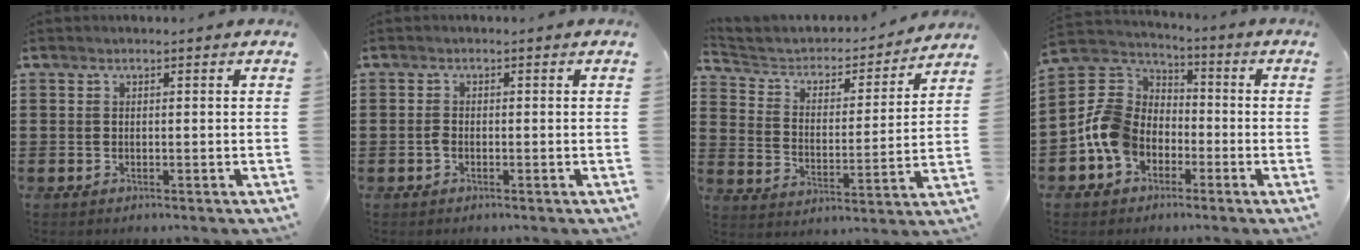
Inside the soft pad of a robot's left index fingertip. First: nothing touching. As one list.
[{"total": 1.1, "force": [-0.5, 0.5, 0.9], "torque": [-0.020, -0.001, -0.010]}, {"total": 3.8, "force": [3.2, 1.8, 1.0], "torque": [-0.043, -0.026, 0.046]}, {"total": 10.0, "force": [-3.3, 8.0, 5.0], "torque": [-0.153, 0.013, -0.071]}]